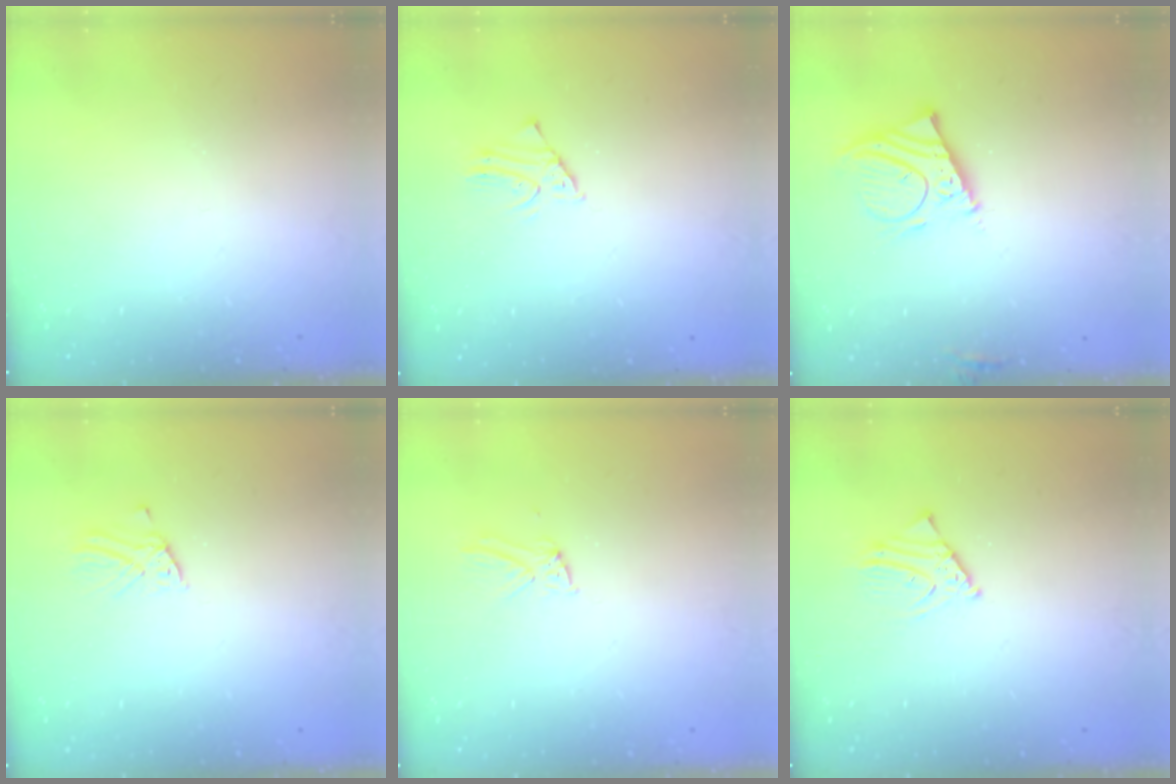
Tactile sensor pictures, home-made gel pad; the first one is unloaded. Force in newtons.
{"total": 1.6, "press": 1.6, "slide": 0.1}
{"total": 10.0, "press": 9.8, "slide": 2.2}
{"total": 1.7, "press": 1.7, "slide": 0.1}
{"total": 6.2, "press": 6.2, "slide": 0.5}
{"total": 4.1, "press": 4.1, "slide": 0.4}